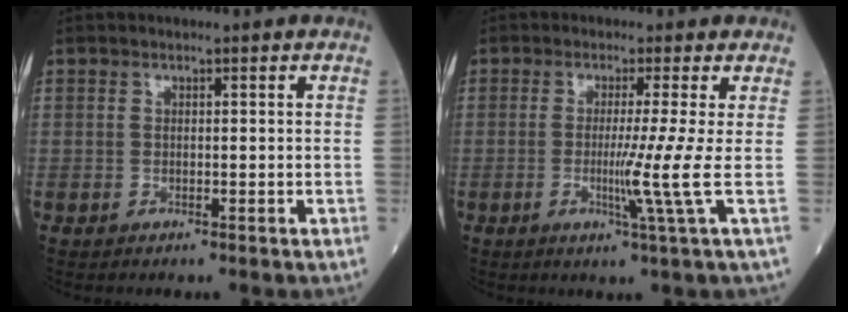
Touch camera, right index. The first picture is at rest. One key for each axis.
{"total": 5.3, "fx": -0.7, "fy": -2.5, "fz": 4.6, "tx": -0.084, "ty": -0.016, "tz": -0.013}